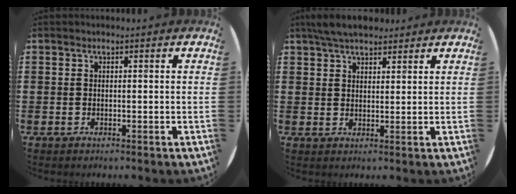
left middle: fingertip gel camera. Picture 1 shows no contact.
{"total": 4.7, "force": [4.2, 1.6, 1.5], "torque": [-0.032, -0.006, 0.077]}